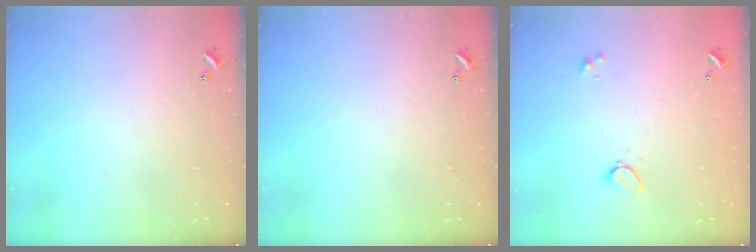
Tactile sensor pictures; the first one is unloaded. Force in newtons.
{"total": 0.0}
{"total": 0.6, "press": 0.6, "slide": 0.2}